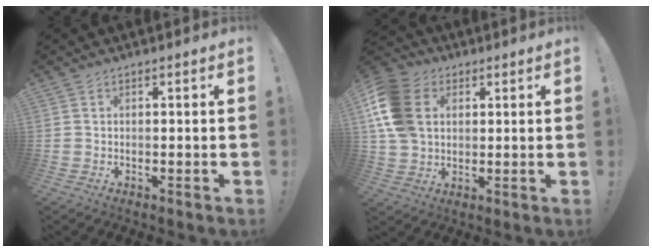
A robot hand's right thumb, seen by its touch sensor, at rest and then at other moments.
{"total": 15.9, "force": [3.5, 12.2, 9.5], "torque": [-0.195, -0.004, 0.070]}